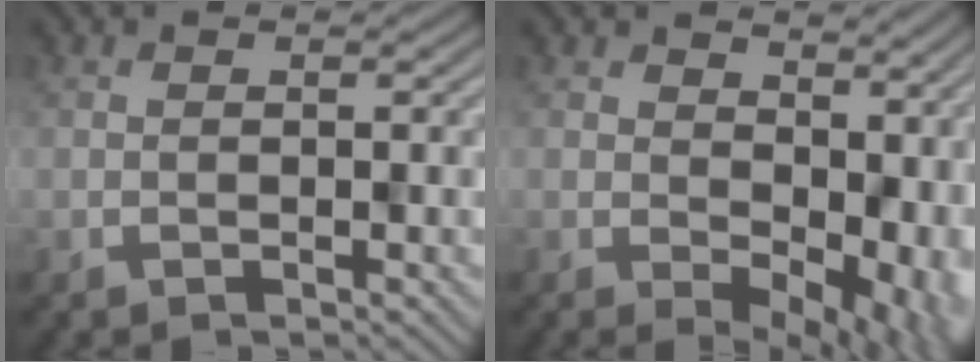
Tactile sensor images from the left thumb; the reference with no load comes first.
{"total": 11.5, "force": [0.5, 7.3, 8.9], "torque": [-0.104, -0.039, 0.046]}